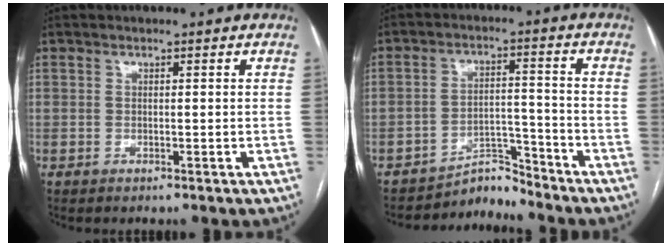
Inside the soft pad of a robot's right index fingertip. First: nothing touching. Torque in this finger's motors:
{"motor_torque": [-0.13, 0.10, -0.28, -0.07]}